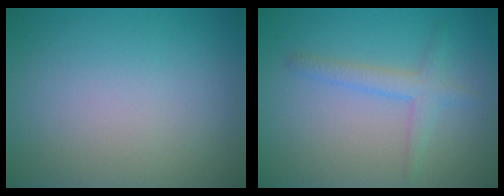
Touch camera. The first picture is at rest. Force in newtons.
{"total": 2.3, "press": 2.3, "slide": 0.1}